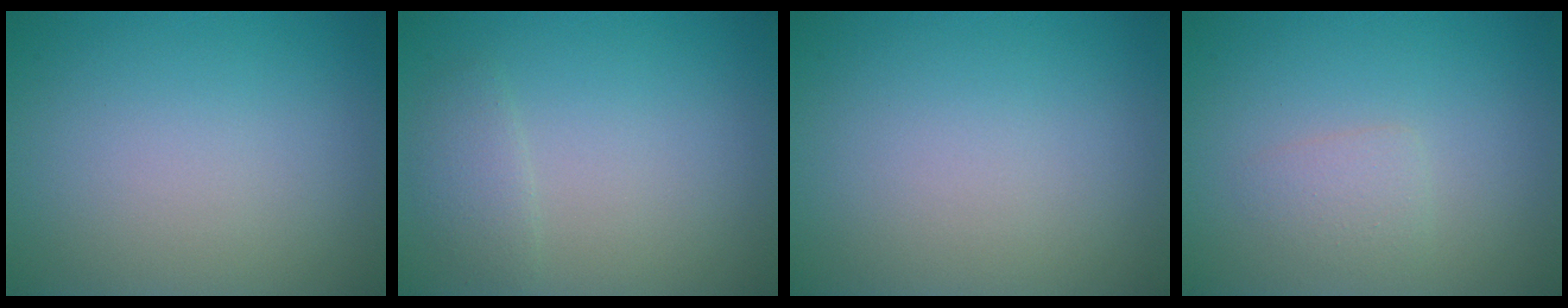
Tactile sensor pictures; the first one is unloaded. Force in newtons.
{"total": 1.5, "press": 1.5, "slide": 0.1}
{"total": 0.0}
{"total": 1.3, "press": 1.3, "slide": 0.1}